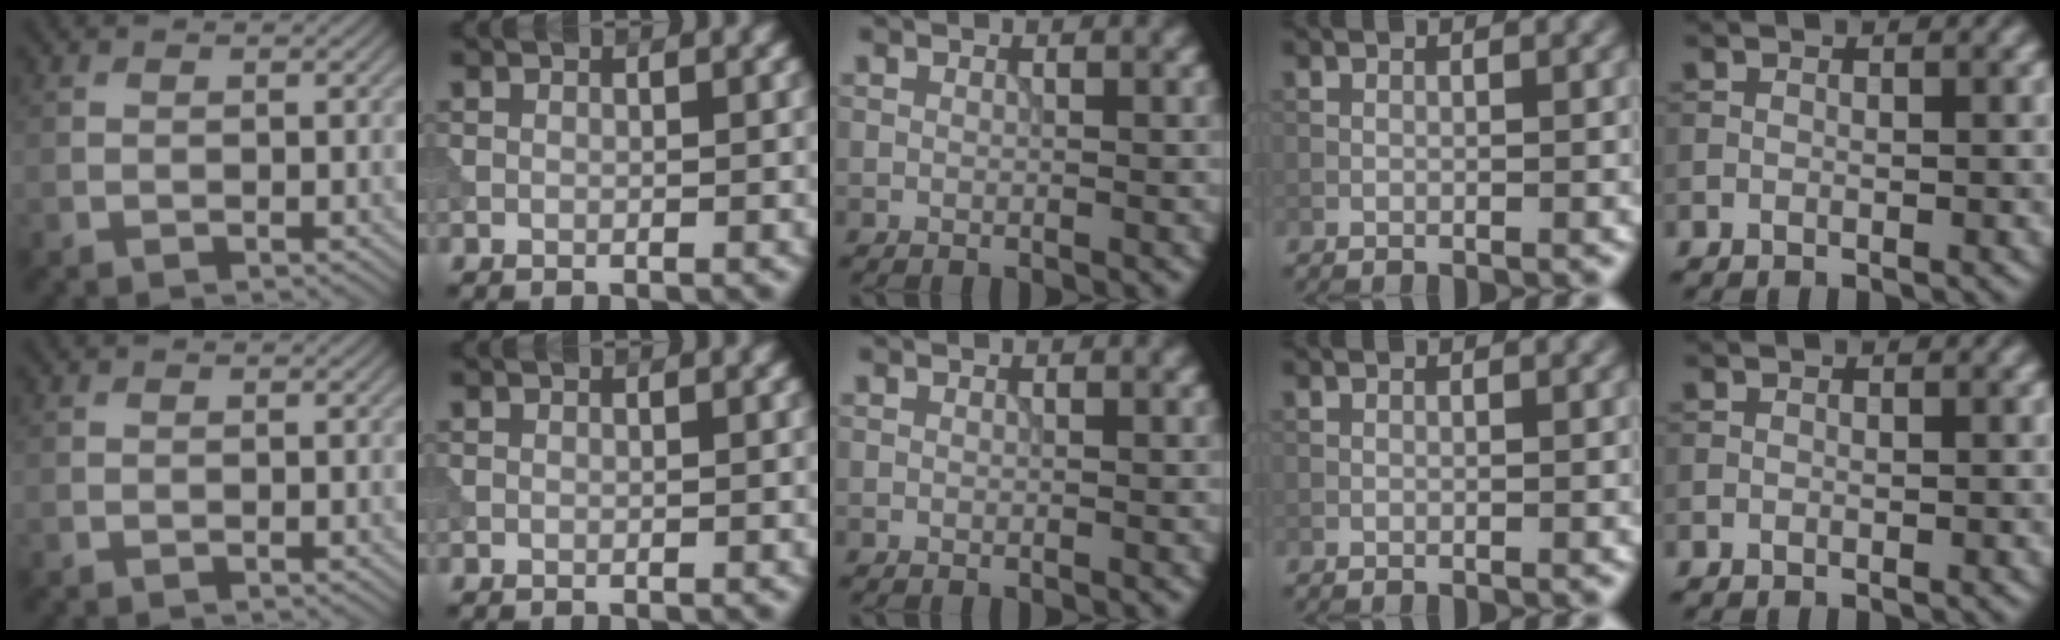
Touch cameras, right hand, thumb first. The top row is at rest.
{}